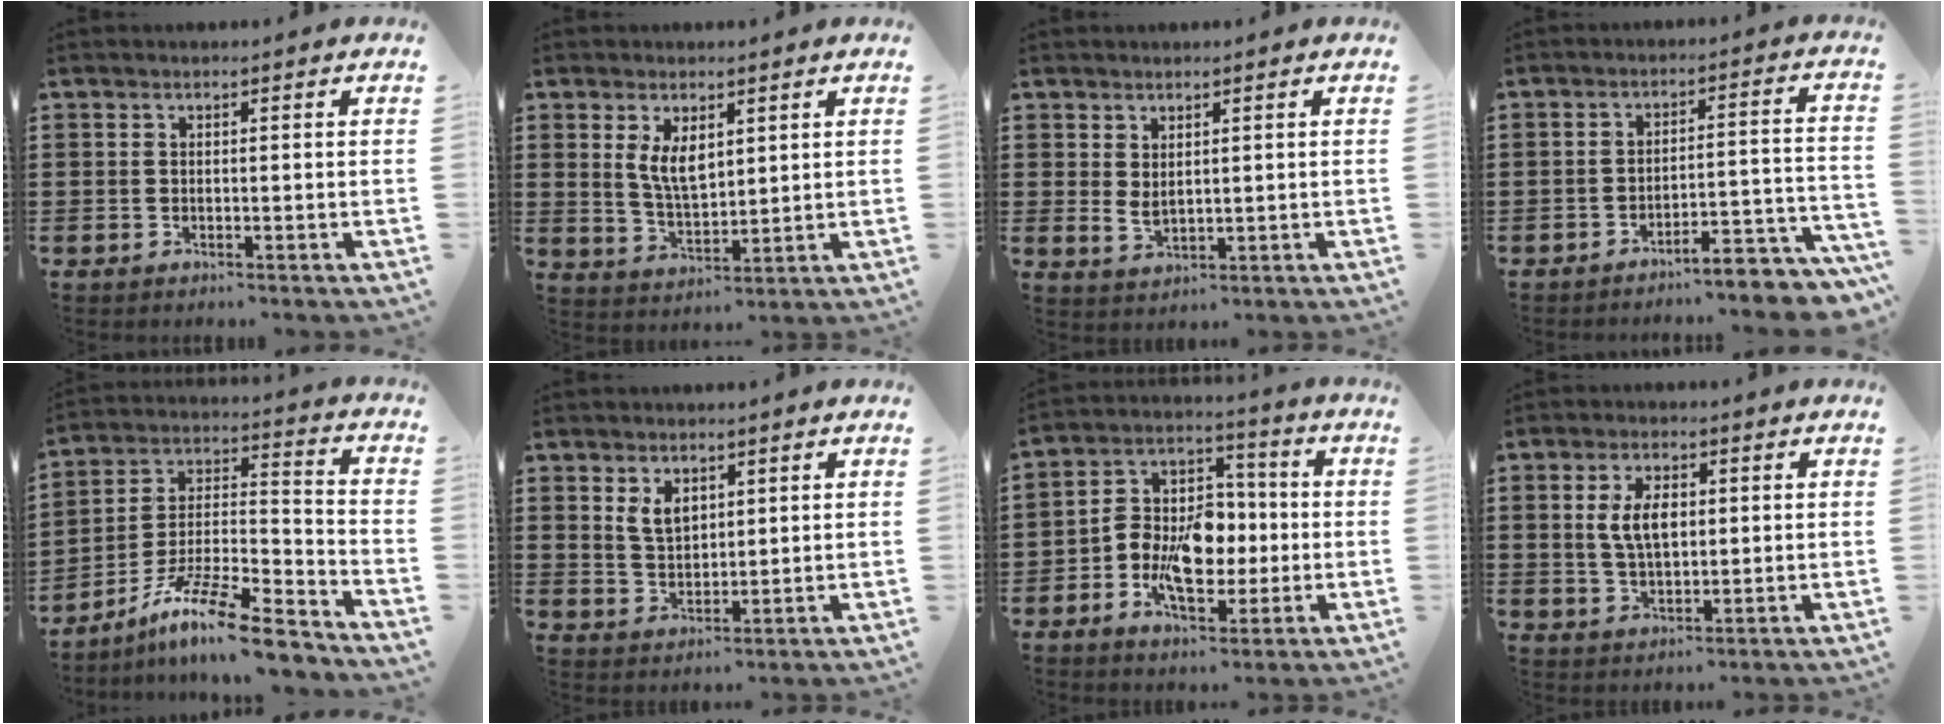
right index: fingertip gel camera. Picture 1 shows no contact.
{"total": 5.2, "force": [2.0, 2.6, 4.0], "torque": [-0.076, -0.001, 0.035]}
{"total": 2.1, "force": [1.2, 1.0, 1.4], "torque": [-0.029, 0.001, 0.024]}
{"total": 5.1, "force": [-4.7, 0.2, 1.9], "torque": [-0.032, -0.008, -0.094]}
{"total": 12.4, "force": [-9.8, 1.9, 7.4], "torque": [-0.133, 0.018, -0.187]}
{"total": 4.0, "force": [2.0, 2.5, 2.4], "torque": [-0.048, 0.004, 0.035]}
{"total": 10.1, "force": [-2.2, 6.9, 7.1], "torque": [-0.157, 0.010, -0.042]}
{"total": 5.6, "force": [0.8, 2.9, 4.8], "torque": [-0.098, 0.004, 0.009]}